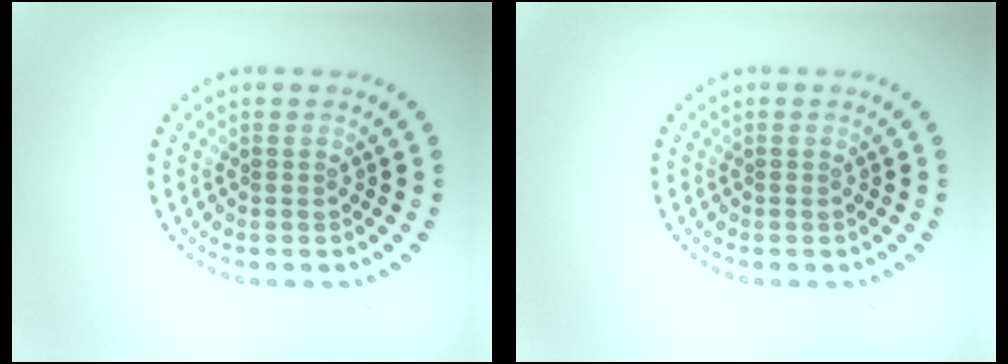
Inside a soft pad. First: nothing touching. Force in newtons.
{"total": 0.0}